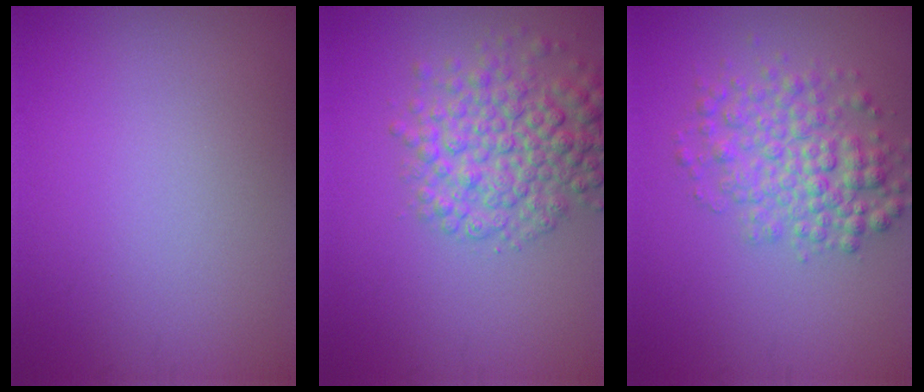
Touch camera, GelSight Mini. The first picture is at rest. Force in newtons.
{"total": 6.3, "press": 6.2, "slide": 0.2}
{"total": 4.9, "press": 4.9, "slide": 0.2}